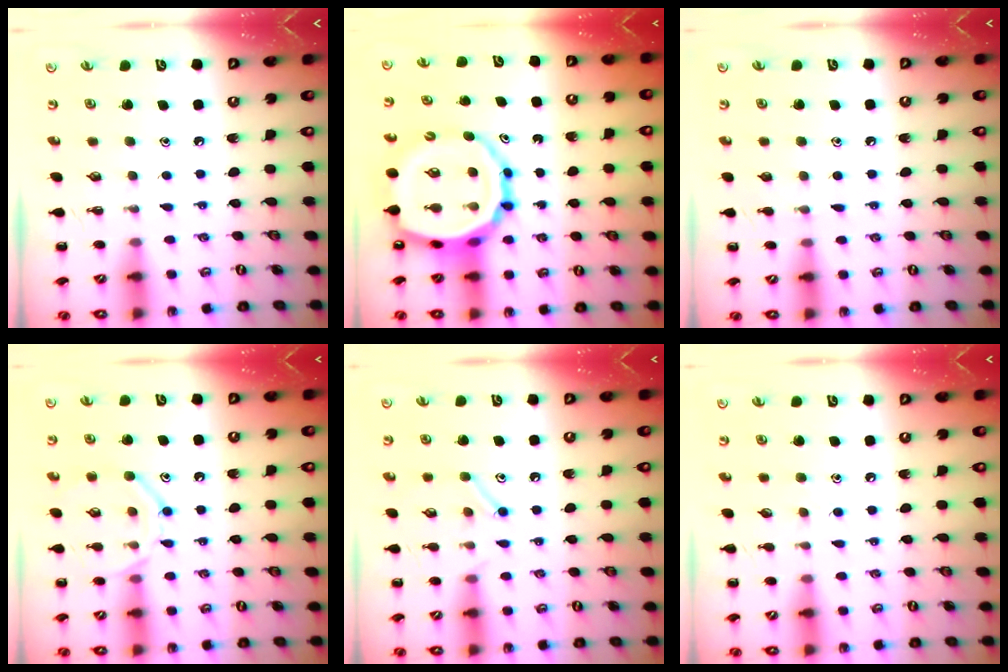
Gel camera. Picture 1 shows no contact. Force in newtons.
{"total": 18.8, "press": 18.1, "slide": 4.8}
{"total": 2.6, "press": 2.4, "slide": 1.0}
{"total": 12.2, "press": 12.1, "slide": 1.0}
{"total": 8.4, "press": 8.4, "slide": 0.6}
{"total": 3.0, "press": 2.8, "slide": 1.0}